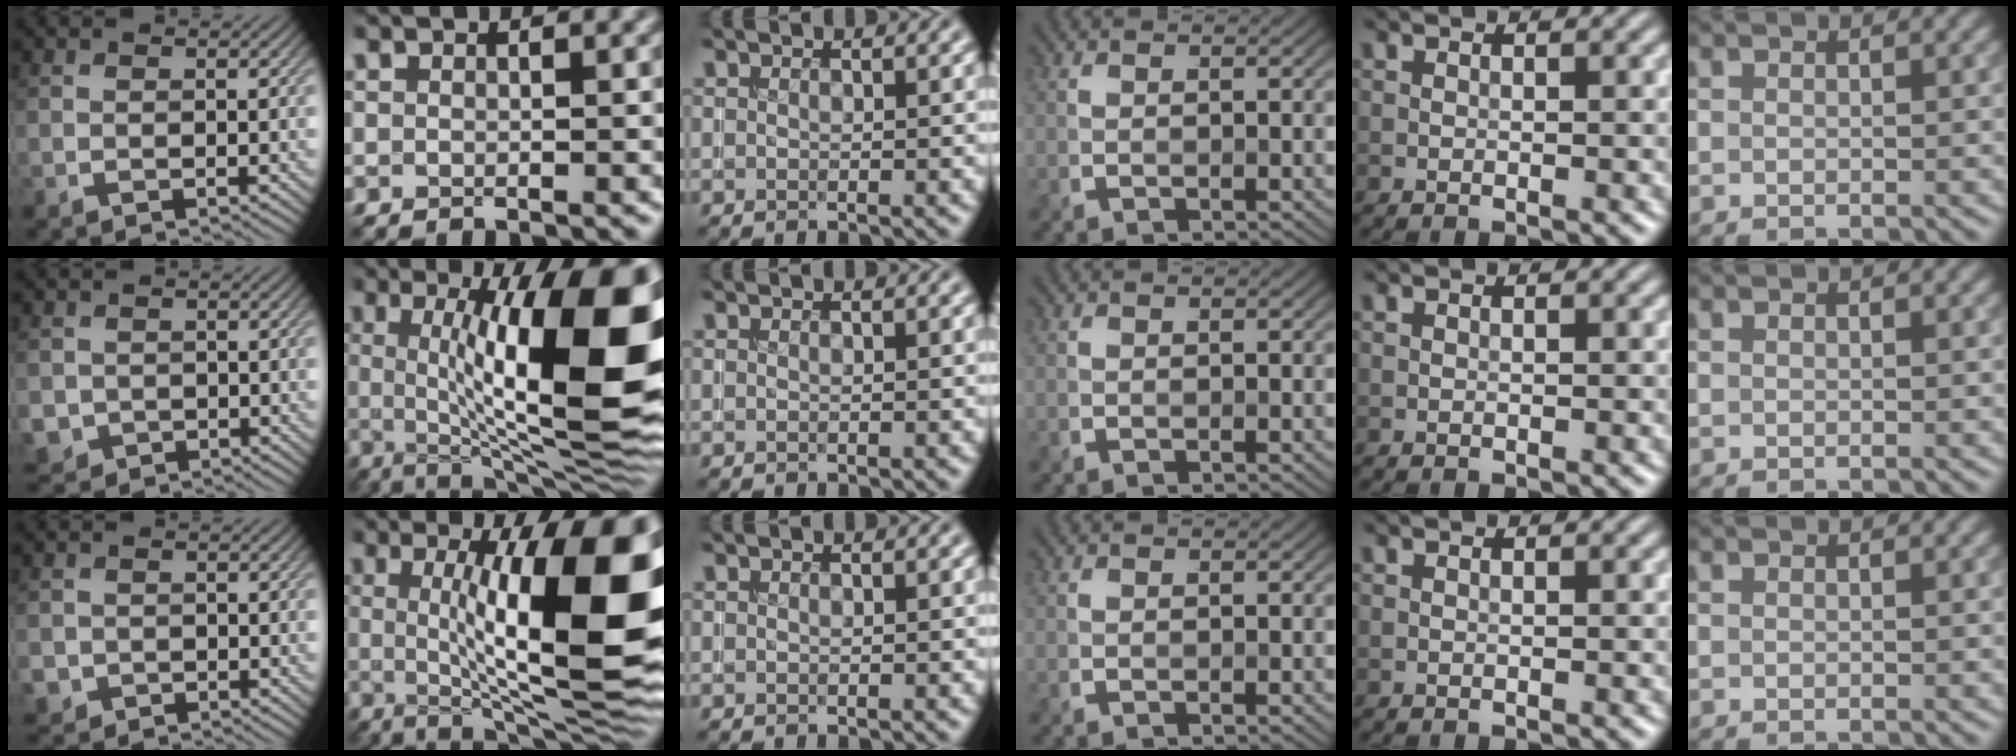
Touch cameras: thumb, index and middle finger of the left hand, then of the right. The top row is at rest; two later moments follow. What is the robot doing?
{"motion": "insert", "object": "coin"}